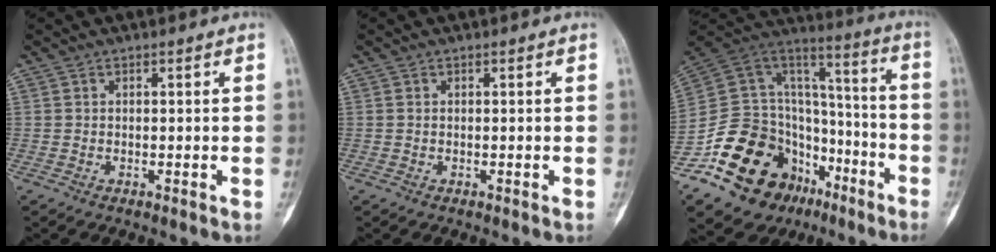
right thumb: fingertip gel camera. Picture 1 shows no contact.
{"total": 0.0}
{"total": 28.7, "force": [-14.8, 19.2, 15.4], "torque": [-0.272, 0.106, -0.238]}